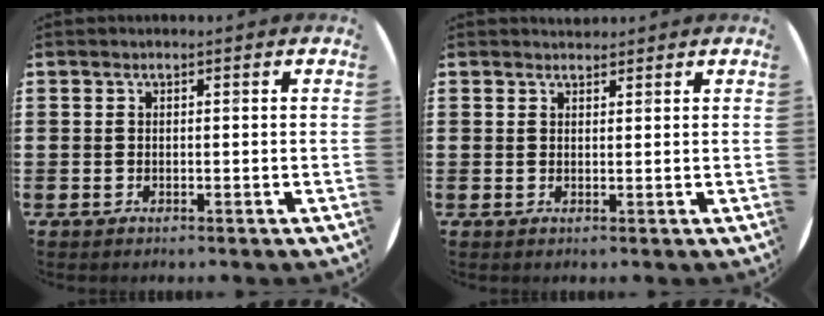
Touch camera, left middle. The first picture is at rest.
{"total": 1.2, "force": [1.2, 0.2, -0.1], "torque": [0.010, -0.002, 0.020]}